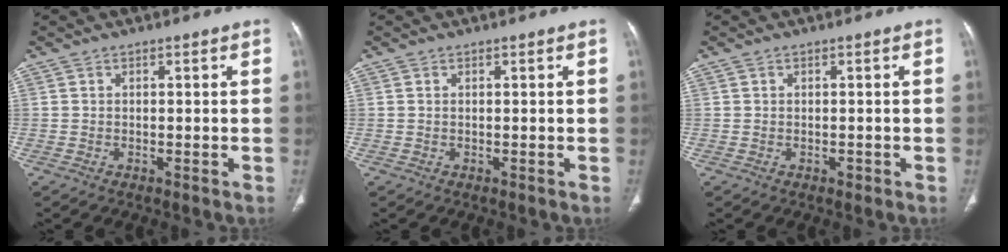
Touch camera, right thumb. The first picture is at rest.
{"total": 0.0}
{"total": 0.5, "force": [-0.1, 0.5, 0.2], "torque": [-0.002, 0.000, 0.001]}